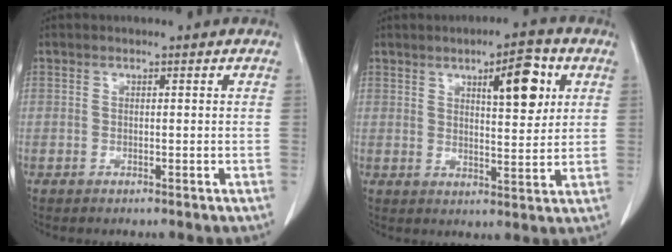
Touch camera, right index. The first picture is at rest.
{"total": 8.0, "force": [3.3, 2.2, 6.9], "torque": [-0.101, 0.004, 0.048]}